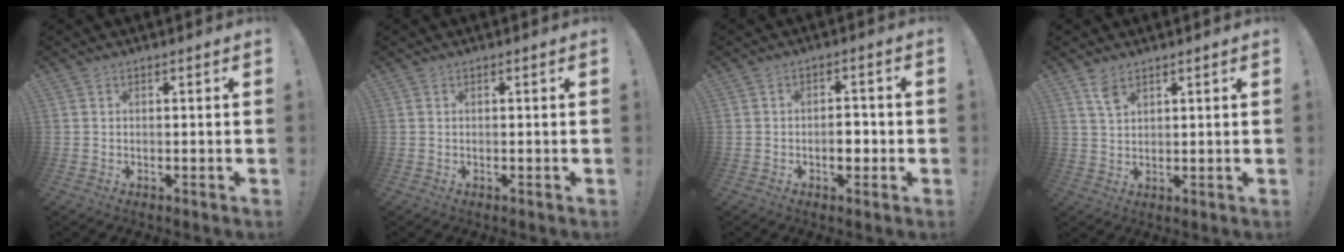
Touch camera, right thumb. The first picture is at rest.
{"total": 0.0}
{"total": 5.0, "force": [-1.6, 3.1, 3.6], "torque": [-0.049, 0.010, -0.029]}
{"total": 4.2, "force": [2.8, 1.7, 2.6], "torque": [-0.041, -0.016, 0.050]}